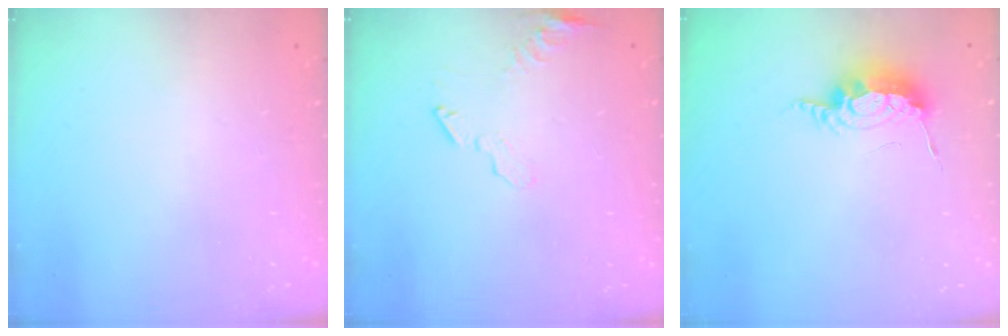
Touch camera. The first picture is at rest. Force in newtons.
{"total": 6.6, "press": 6.6, "slide": 0.3}
{"total": 8.3, "press": 8.3, "slide": 0.2}